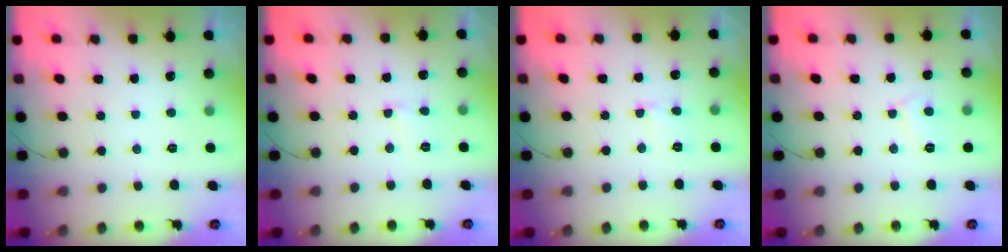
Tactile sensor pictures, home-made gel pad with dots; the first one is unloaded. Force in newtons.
{"total": 2.5, "press": 2.5, "slide": 0.2}
{"total": 3.0, "press": 3.0, "slide": 0.3}
{"total": 4.3, "press": 4.3, "slide": 0.4}